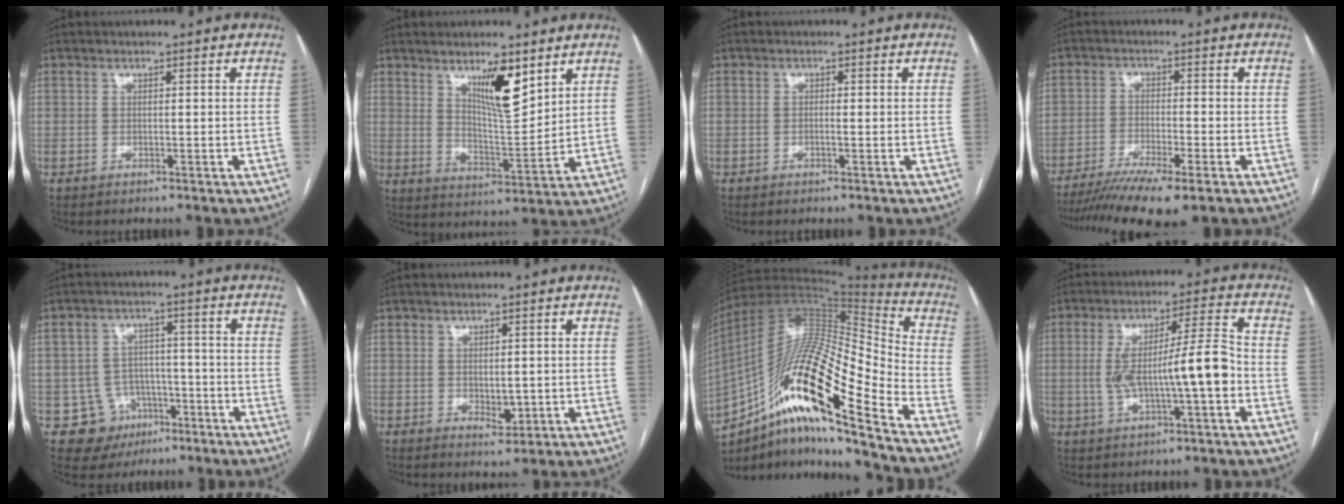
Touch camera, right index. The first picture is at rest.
{"total": 8.9, "force": [5.3, 1.6, 7.0], "torque": [-0.123, -0.010, 0.096]}
{"total": 0.8, "force": [-0.2, 0.1, 0.8], "torque": [-0.015, 0.000, -0.002]}
{"total": 11.6, "force": [-8.7, 0.8, 7.6], "torque": [-0.125, -0.020, -0.138]}
{"total": 8.3, "force": [-3.5, 7.5, 0.9], "torque": [-0.009, 0.016, -0.041]}
{"total": 3.6, "force": [-0.1, 2.0, 3.0], "torque": [-0.045, -0.008, 0.009]}
{"total": 24.0, "force": [-13.2, 2.3, 19.9], "torque": [-0.364, -0.002, -0.234]}
{"total": 10.9, "force": [-1.7, 0.9, 10.8], "torque": [-0.191, 0.019, -0.028]}